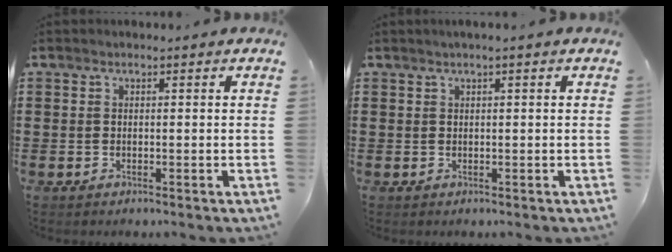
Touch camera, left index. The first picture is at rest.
{"total": 0.8, "force": [0.4, -0.1, 0.7], "torque": [-0.010, -0.002, 0.007]}